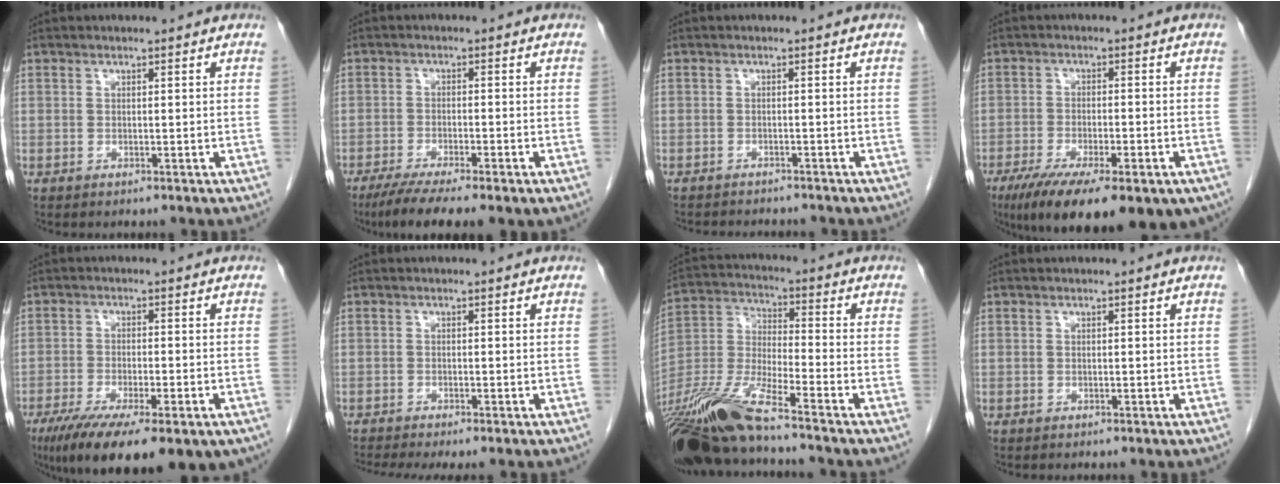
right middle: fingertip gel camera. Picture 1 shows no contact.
{"total": 8.2, "force": [-5.8, 0.8, 5.7], "torque": [-0.092, -0.018, -0.092]}
{"total": 6.7, "force": [-6.2, 1.6, 1.9], "torque": [-0.023, -0.003, -0.083]}
{"total": 19.5, "force": [-12.7, 5.5, 13.7], "torque": [-0.184, -0.030, -0.180]}
{"total": 17.9, "force": [-11.7, 4.8, 12.7], "torque": [-0.180, -0.030, -0.173]}
{"total": 5.5, "force": [-4.8, 0.1, 2.8], "torque": [-0.036, -0.008, -0.076]}
{"total": 16.4, "force": [-12.9, 0.9, 10.0], "torque": [-0.224, -0.024, -0.248]}
{"total": 0.0}